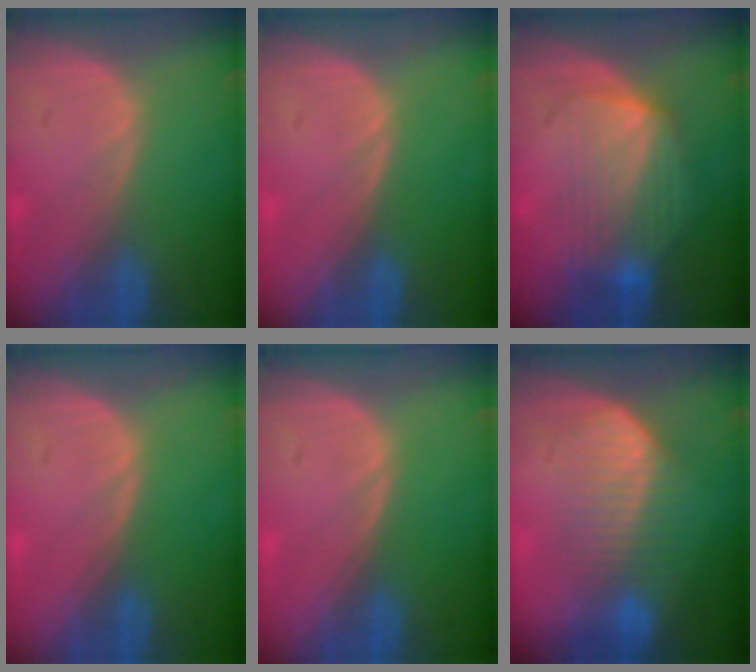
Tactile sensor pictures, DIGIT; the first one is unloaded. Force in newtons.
{"total": 0.0}
{"total": 7.5, "press": 7.4, "slide": 1.2}
{"total": 0.0}
{"total": 0.0}
{"total": 6.7, "press": 6.6, "slide": 1.4}